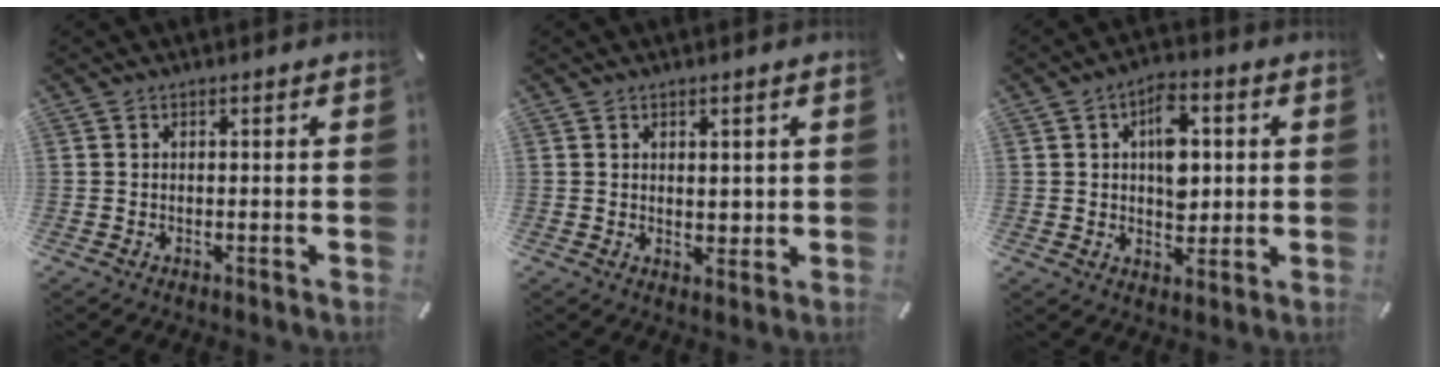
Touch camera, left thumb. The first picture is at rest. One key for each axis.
{"total": 2.4, "fx": 1.3, "fy": 1.9, "fz": 0.8, "tx": -0.011, "ty": 0.000, "tz": 0.023}
{"total": 9.8, "fx": 1.7, "fy": 6.7, "fz": 7.1, "tx": -0.090, "ty": 0.001, "tz": 0.026}